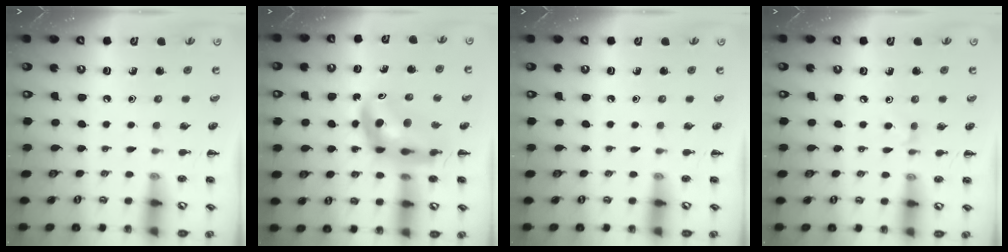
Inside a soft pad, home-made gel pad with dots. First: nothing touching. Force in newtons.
{"total": 9.5, "press": 9.1, "slide": 2.7}
{"total": 0.0}
{"total": 4.0, "press": 3.7, "slide": 1.5}